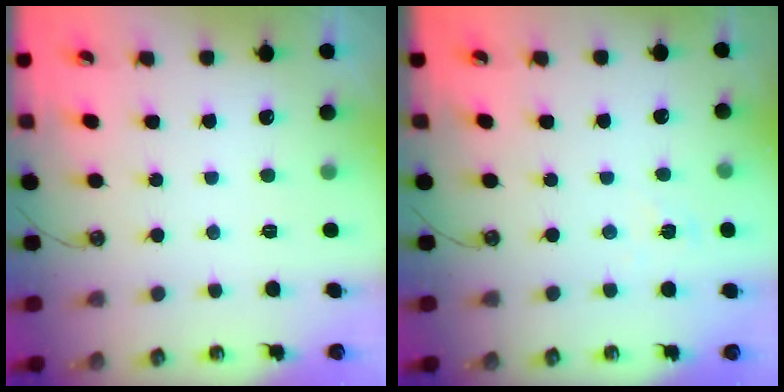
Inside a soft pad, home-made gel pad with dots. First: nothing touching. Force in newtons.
{"total": 3.2, "press": 3.2, "slide": 0.3}